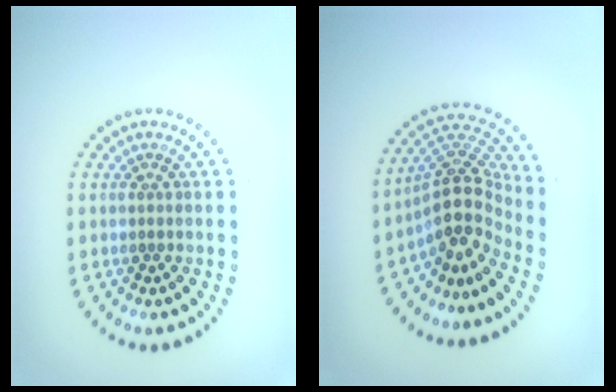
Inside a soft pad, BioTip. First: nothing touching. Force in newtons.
{"total": 5.0, "press": 3.7, "slide": 3.4}